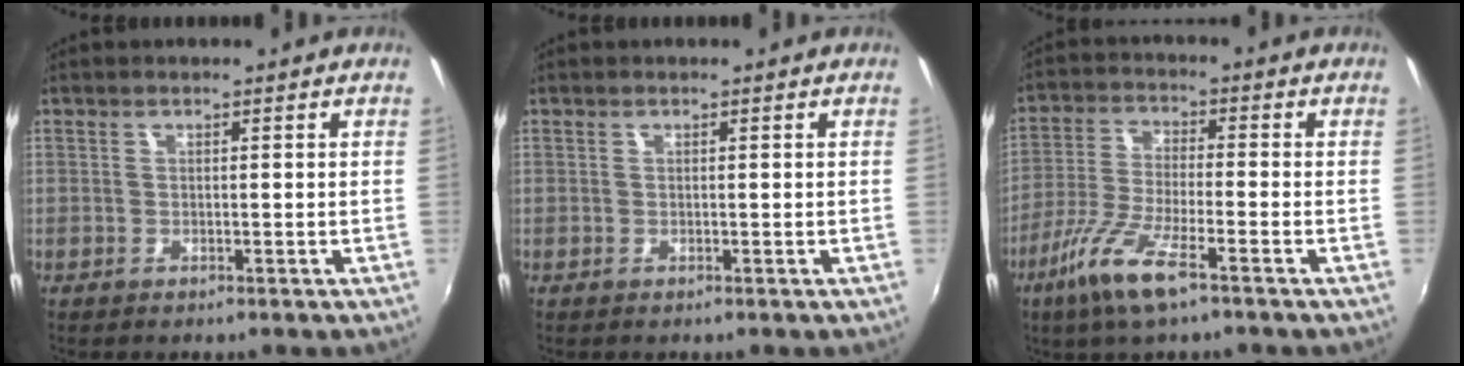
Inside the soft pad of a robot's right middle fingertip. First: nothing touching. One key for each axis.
{"total": 0.0}
{"total": 10.3, "fx": -6.2, "fy": 1.7, "fz": 8.1, "tx": -0.175, "ty": -0.016, "tz": -0.124}